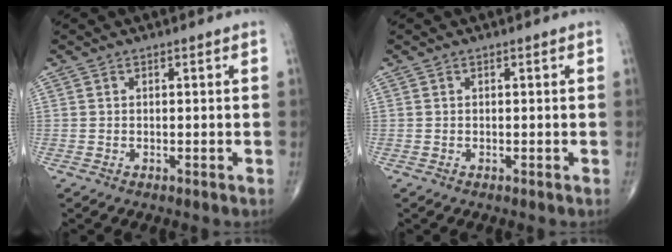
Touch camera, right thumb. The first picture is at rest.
{"total": 0.0}